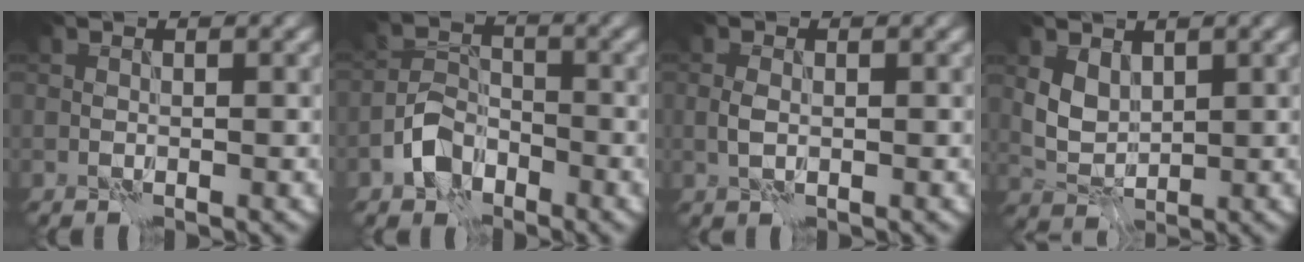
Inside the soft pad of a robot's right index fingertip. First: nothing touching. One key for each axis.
{"total": 3.8, "fx": -2.4, "fy": 2.4, "fz": 1.7, "tx": -0.027, "ty": 0.008, "tz": -0.051}
{"total": 1.2, "fx": -0.1, "fy": 0.7, "fz": 0.9, "tx": -0.024, "ty": 0.001, "tz": -0.001}
{"total": 2.7, "fx": 1.2, "fy": 1.8, "fz": 1.6, "tx": -0.036, "ty": -0.005, "tz": 0.030}